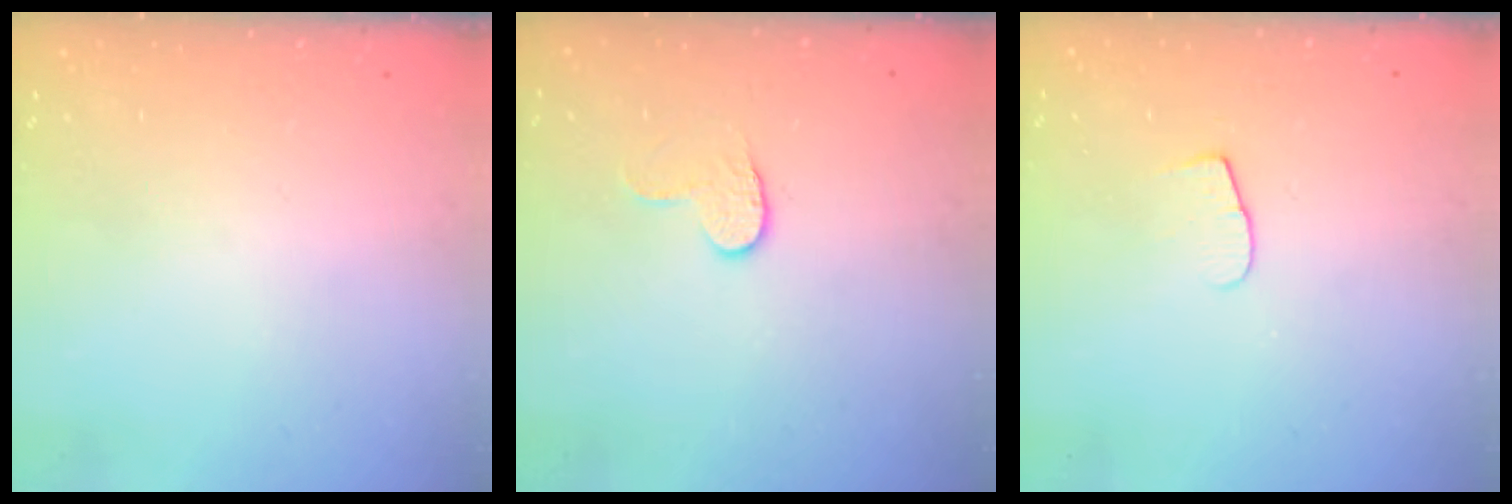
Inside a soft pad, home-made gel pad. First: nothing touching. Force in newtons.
{"total": 3.8, "press": 3.8, "slide": 0.4}
{"total": 5.2, "press": 5.2, "slide": 0.6}